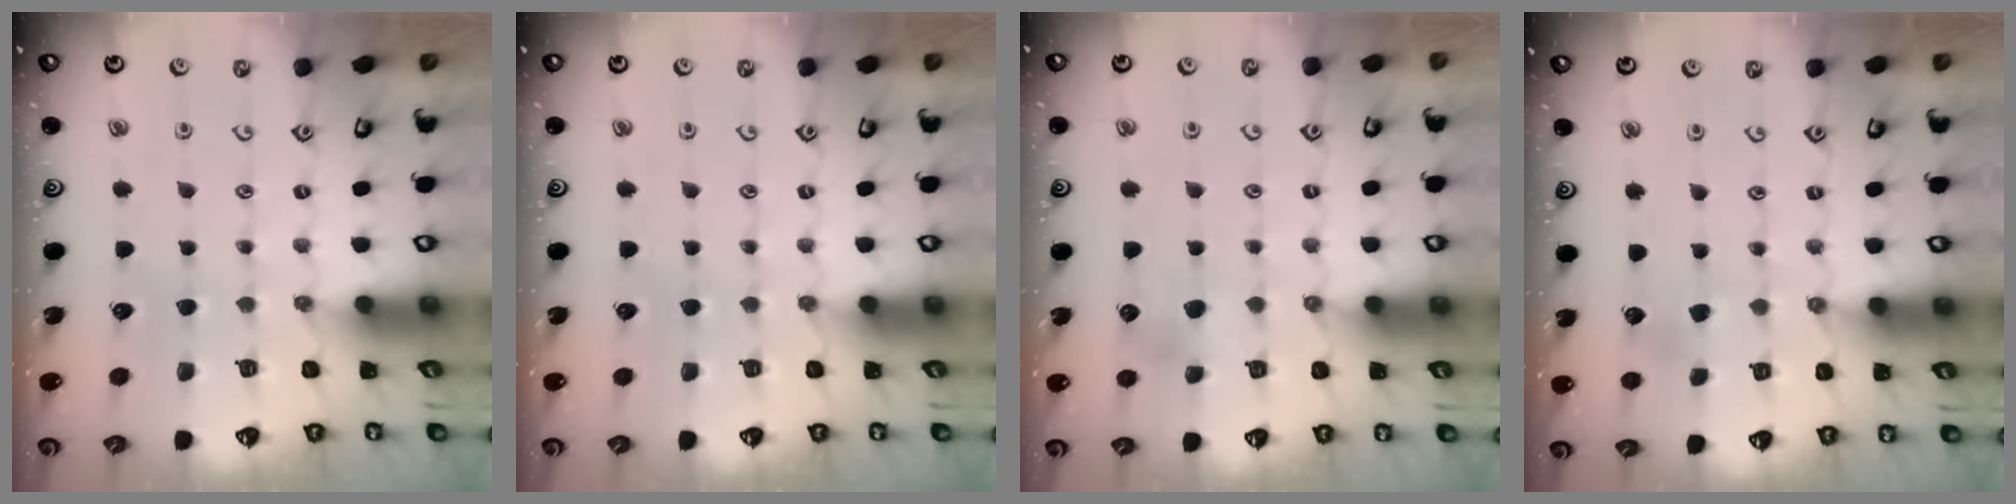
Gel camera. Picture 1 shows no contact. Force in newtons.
{"total": 0.0}
{"total": 4.5, "press": 4.5, "slide": 0.5}
{"total": 1.4, "press": 1.4, "slide": 0.1}